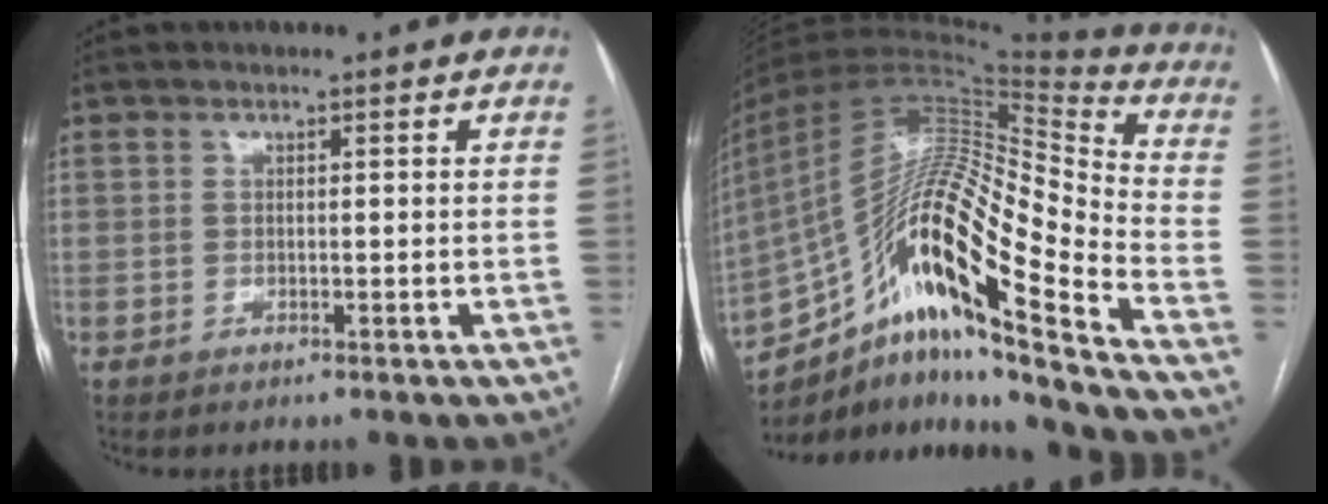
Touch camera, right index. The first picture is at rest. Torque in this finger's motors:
{"motor_torque": [1.13, -1.01, 0.77, 0.21]}